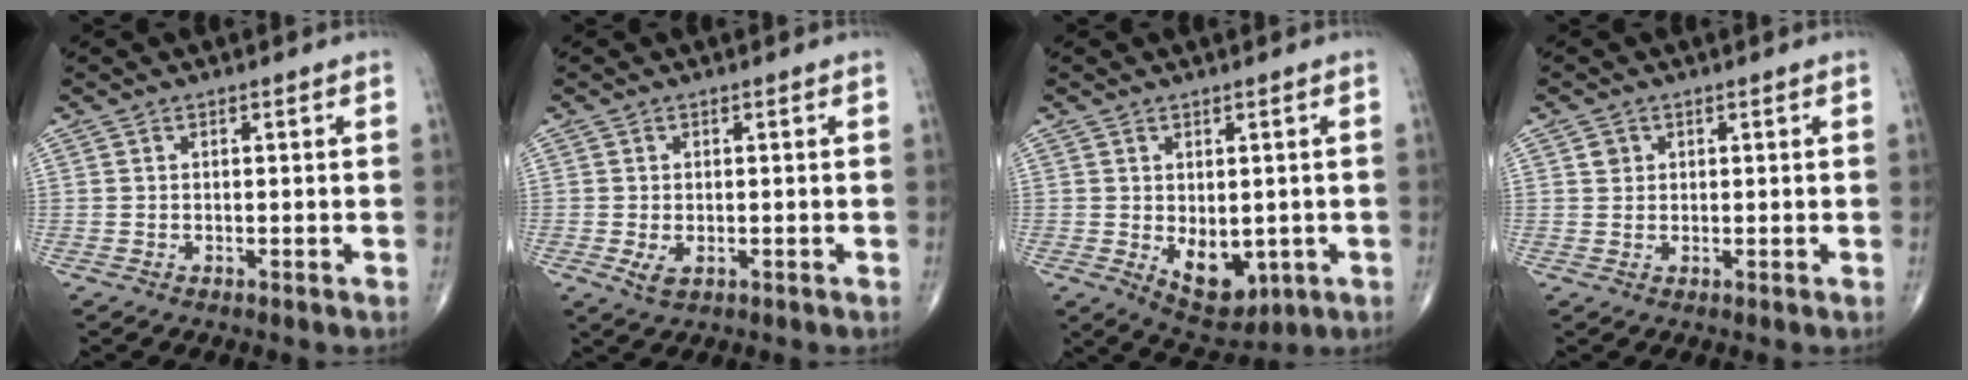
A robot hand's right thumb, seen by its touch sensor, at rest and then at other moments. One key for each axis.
{"total": 2.5, "fx": -0.6, "fy": 1.5, "fz": 1.9, "tx": -0.035, "ty": -0.003, "tz": -0.005}
{"total": 8.3, "fx": -1.6, "fy": 5.1, "fz": 6.4, "tx": -0.071, "ty": -0.009, "tz": -0.003}
{"total": 1.6, "fx": 0.6, "fy": 1.4, "fz": 0.4, "tx": 0.002, "ty": -0.002, "tz": 0.008}